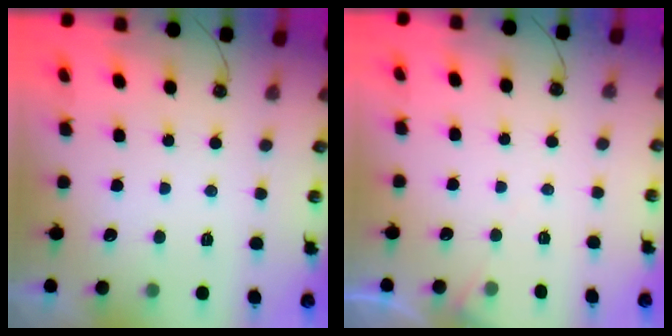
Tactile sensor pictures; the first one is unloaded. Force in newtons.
{"total": 3.8, "press": 3.8, "slide": 0.5}